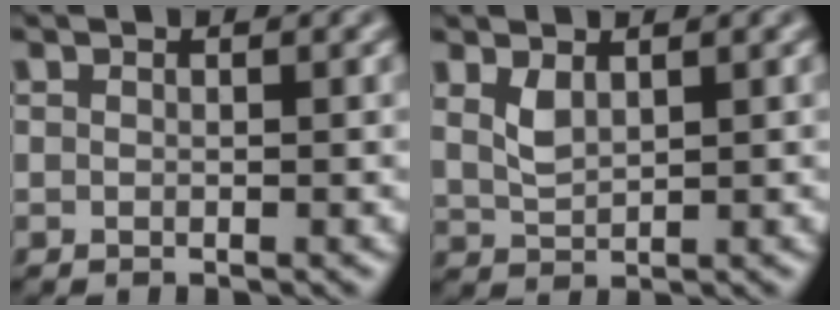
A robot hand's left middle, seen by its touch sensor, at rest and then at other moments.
{"total": 1.9, "force": [1.1, 0.8, 1.3], "torque": [-0.033, -0.002, 0.029]}